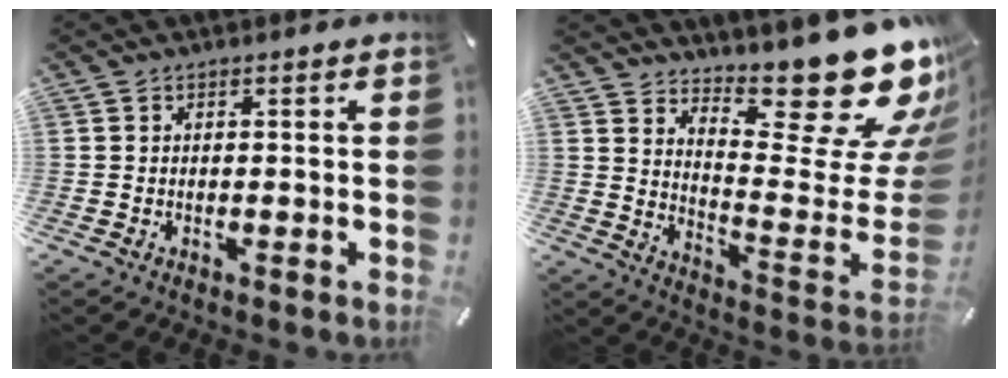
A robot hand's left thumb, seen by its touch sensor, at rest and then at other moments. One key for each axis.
{"total": 21.4, "fx": 16.5, "fy": 6.4, "fz": 12.0, "tx": -0.136, "ty": -0.147, "tz": 0.264}